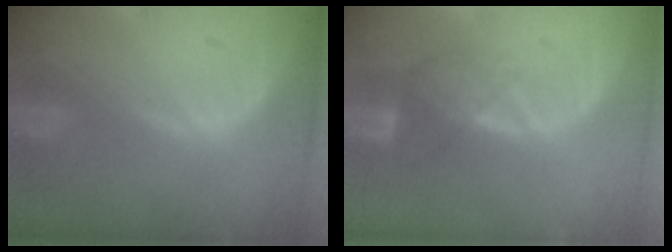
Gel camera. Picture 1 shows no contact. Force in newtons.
{"total": 4.4, "press": 3.8, "slide": 2.3}